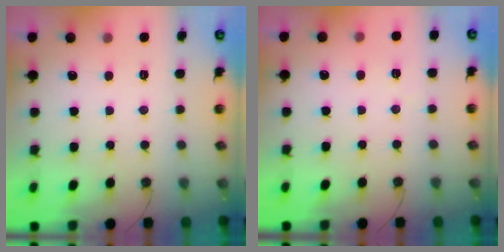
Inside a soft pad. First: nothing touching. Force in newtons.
{"total": 2.0, "press": 1.7, "slide": 0.9}